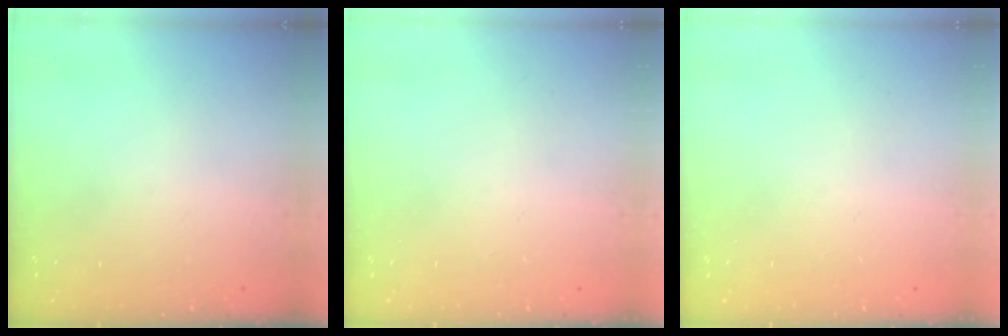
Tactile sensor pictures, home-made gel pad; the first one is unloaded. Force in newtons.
{"total": 0.0}
{"total": 0.0}